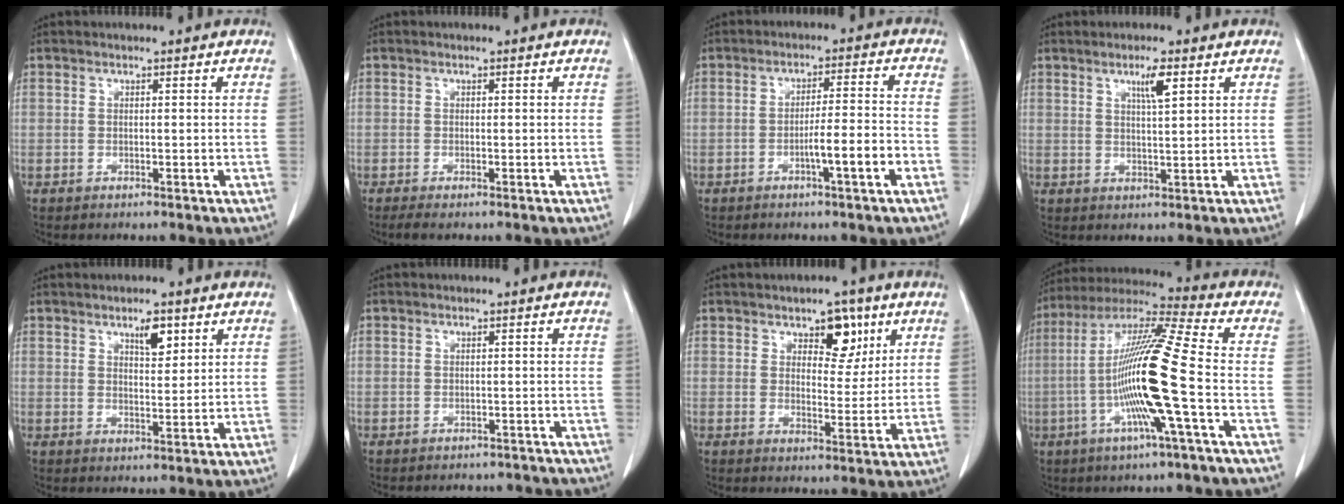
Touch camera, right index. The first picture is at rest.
{"total": 1.4, "force": [-1.0, 0.1, 1.0], "torque": [-0.021, -0.006, -0.020]}
{"total": 6.2, "force": [-2.6, -0.1, 5.6], "torque": [-0.082, 0.008, -0.039]}
{"total": 3.6, "force": [1.8, 0.2, 3.1], "torque": [-0.054, -0.003, 0.032]}
{"total": 3.8, "force": [2.2, 1.3, 2.8], "torque": [-0.045, -0.003, 0.037]}
{"total": 5.6, "force": [-4.9, 2.7, 0.1], "torque": [0.004, 0.010, -0.051]}
{"total": 5.9, "force": [3.2, 3.1, 3.8], "torque": [-0.046, 0.003, 0.047]}
{"total": 16.7, "force": [-3.4, -1.1, 16.3], "torque": [-0.313, -0.001, -0.078]}